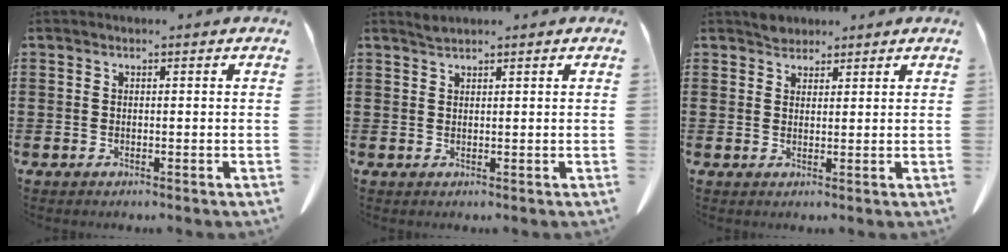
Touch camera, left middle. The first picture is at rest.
{"total": 1.0, "force": [1.0, 0.0, 0.3], "torque": [-0.008, -0.001, 0.019]}
{"total": 2.1, "force": [1.9, 0.9, 0.1], "torque": [0.002, -0.001, 0.037]}